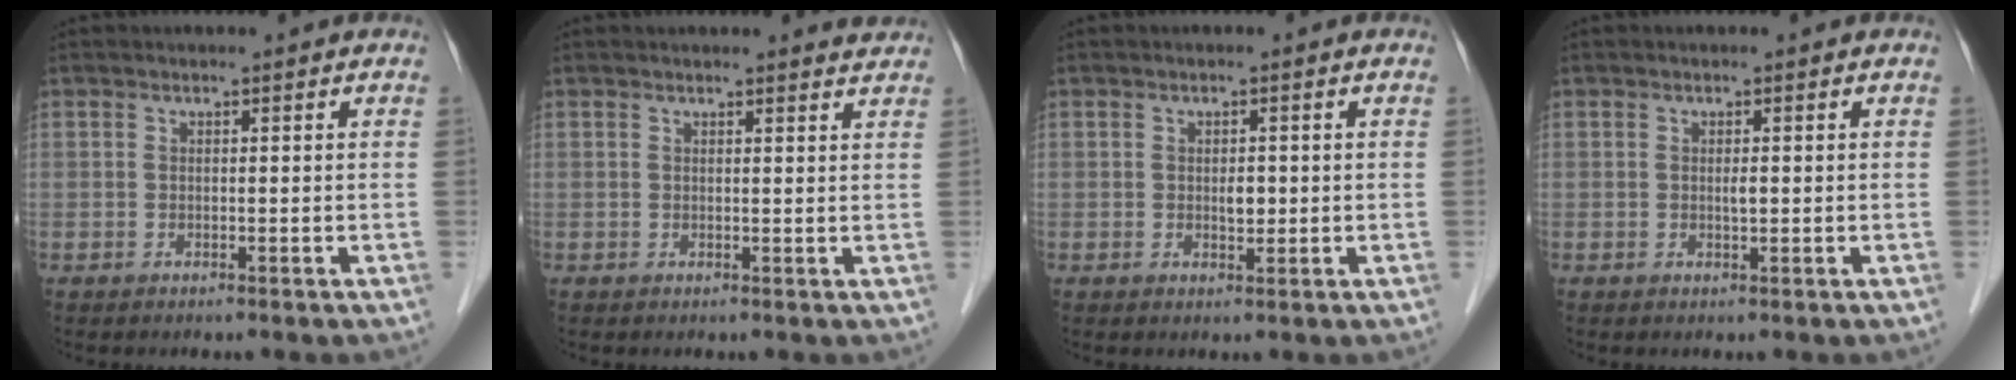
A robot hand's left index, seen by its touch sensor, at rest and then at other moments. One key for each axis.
{"total": 3.0, "fx": 3.0, "fy": 0.2, "fz": 0.2, "tx": -0.007, "ty": -0.006, "tz": 0.023}
{"total": 1.7, "fx": 0.1, "fy": 0.9, "fz": 1.4, "tx": -0.024, "ty": -0.001, "tz": 0.003}
{"total": 0.9, "fx": 0.1, "fy": 0.2, "fz": 0.8, "tx": -0.015, "ty": -0.002, "tz": 0.002}